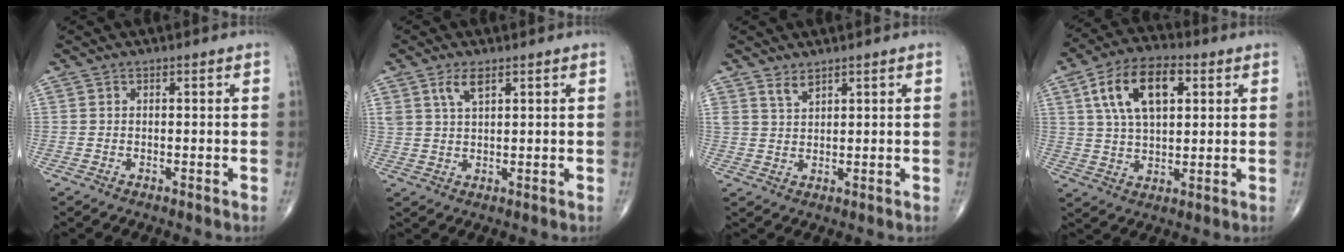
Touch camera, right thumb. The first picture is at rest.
{"total": 3.8, "force": [2.2, 1.5, 2.7], "torque": [-0.052, -0.006, 0.048]}
{"total": 2.6, "force": [2.1, 0.9, 1.1], "torque": [-0.015, -0.015, 0.044]}
{"total": 13.9, "force": [4.6, 7.3, 10.9], "torque": [-0.187, 0.005, 0.080]}